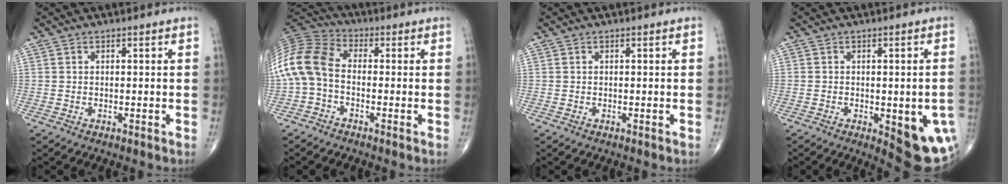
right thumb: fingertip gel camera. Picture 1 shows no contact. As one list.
[{"total": 12.5, "force": [-1.7, 8.0, 9.4], "torque": [-0.200, 0.035, -0.046]}, {"total": 0.0}, {"total": 12.8, "force": [-3.5, 4.8, 11.4], "torque": [-0.113, -0.003, -0.026]}]